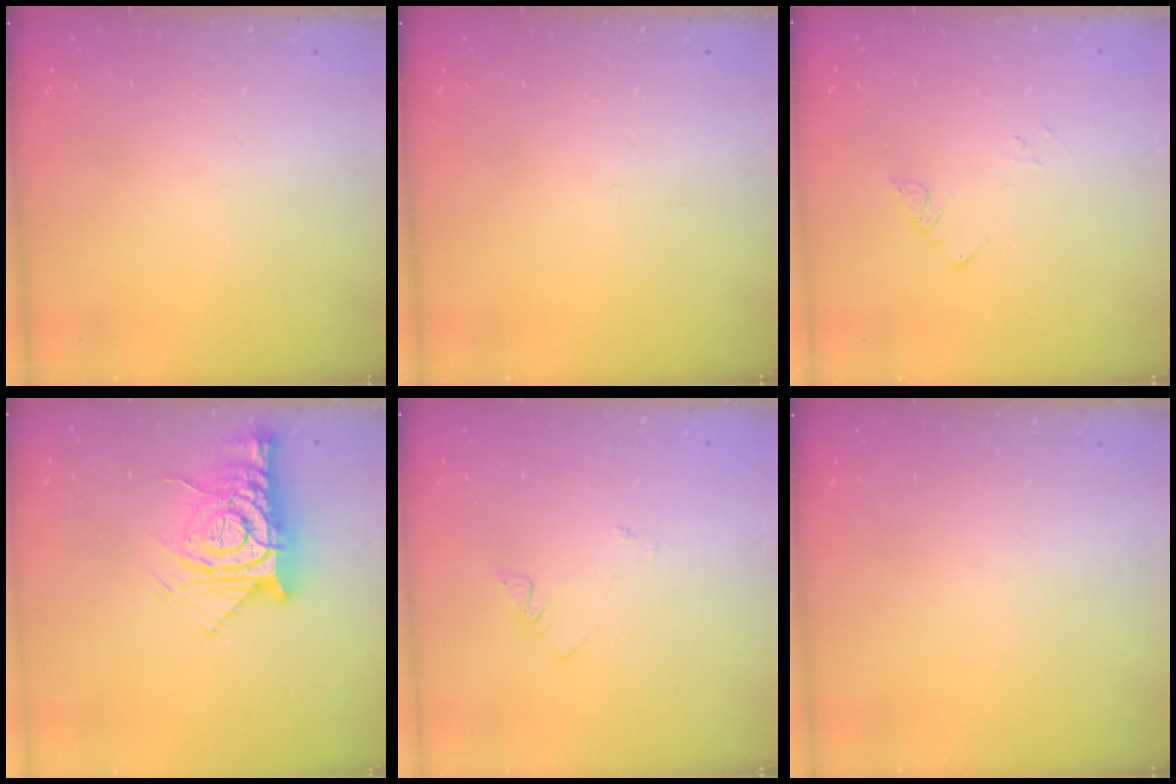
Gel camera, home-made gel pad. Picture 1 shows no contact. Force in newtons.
{"total": 0.0}
{"total": 1.9, "press": 1.9, "slide": 0.2}
{"total": 12.2, "press": 12.1, "slide": 1.4}
{"total": 1.1, "press": 1.1, "slide": 0.3}
{"total": 0.0}